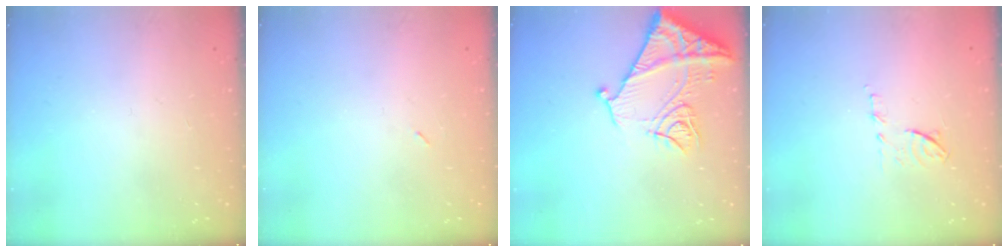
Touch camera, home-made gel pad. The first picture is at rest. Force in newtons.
{"total": 2.2, "press": 2.1, "slide": 0.9}
{"total": 15.7, "press": 15.6, "slide": 1.7}
{"total": 6.8, "press": 6.8, "slide": 0.9}